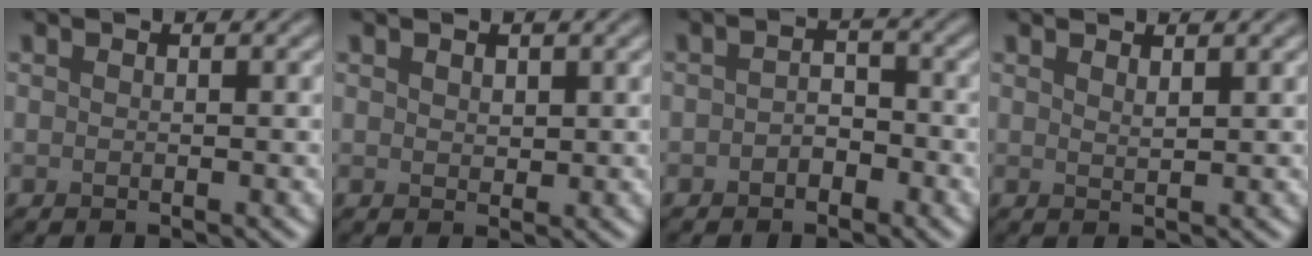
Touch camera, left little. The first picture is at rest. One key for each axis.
{"total": 1.0, "fx": 0.6, "fy": 0.6, "fz": 0.4, "tx": -0.009, "ty": -0.002, "tz": 0.014}
{"total": 1.8, "fx": -0.9, "fy": 1.2, "fz": 1.1, "tx": -0.020, "ty": 0.004, "tz": -0.019}
{"total": 1.0, "fx": 0.9, "fy": 0.2, "fz": 0.5, "tx": -0.006, "ty": -0.001, "tz": 0.015}